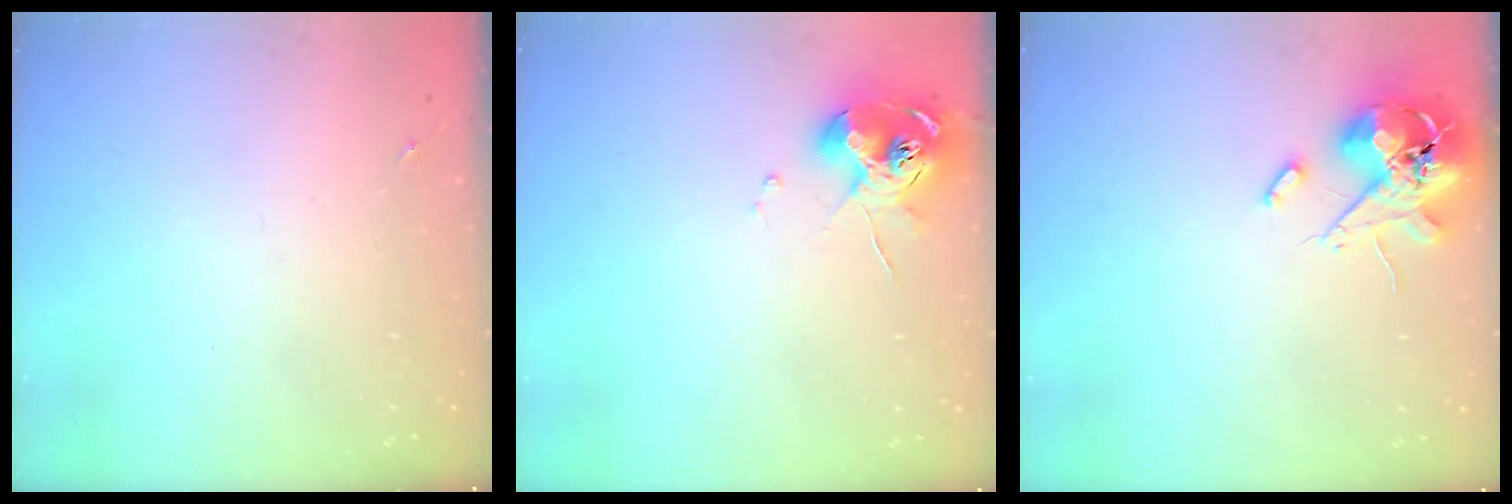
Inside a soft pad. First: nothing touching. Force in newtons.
{"total": 10.4, "press": 10.3, "slide": 1.0}
{"total": 13.0, "press": 12.8, "slide": 2.1}